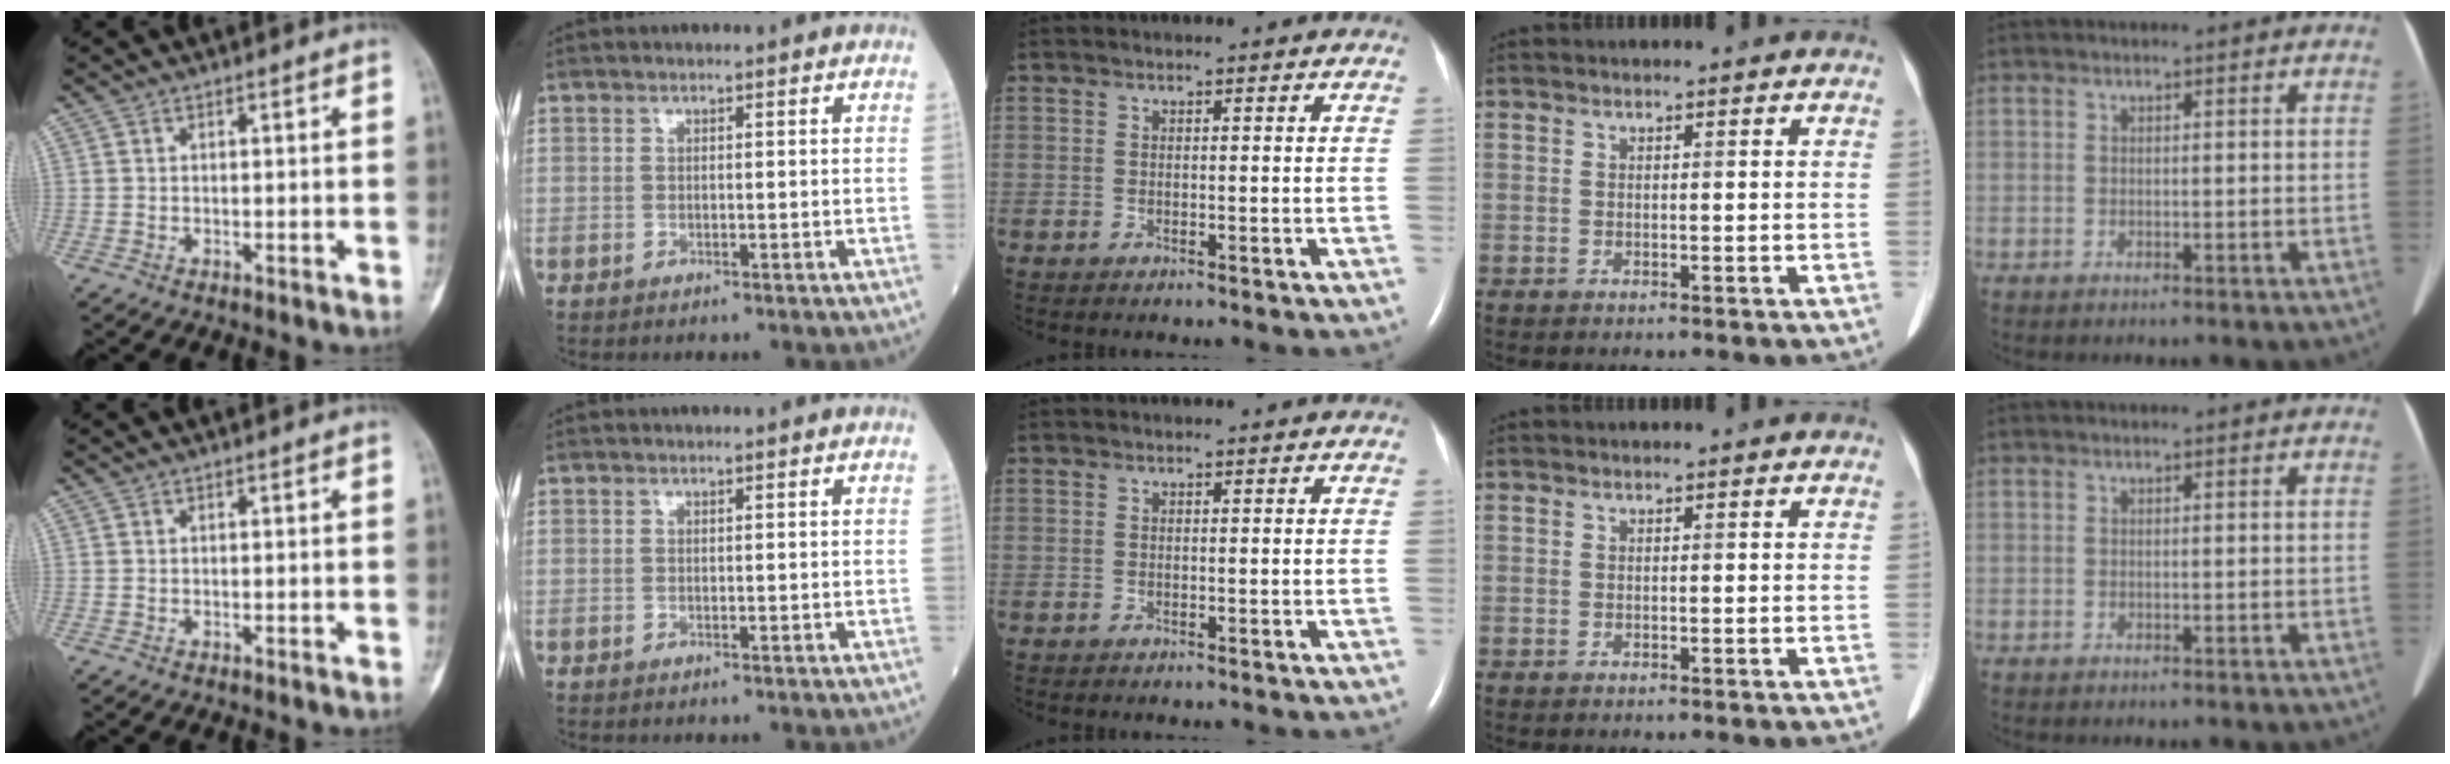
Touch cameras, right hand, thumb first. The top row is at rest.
{}